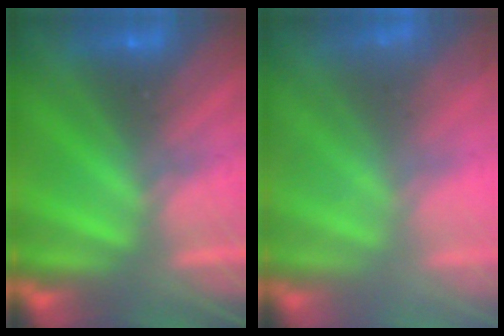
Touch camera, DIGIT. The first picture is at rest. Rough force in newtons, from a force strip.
{"total": 1.0}